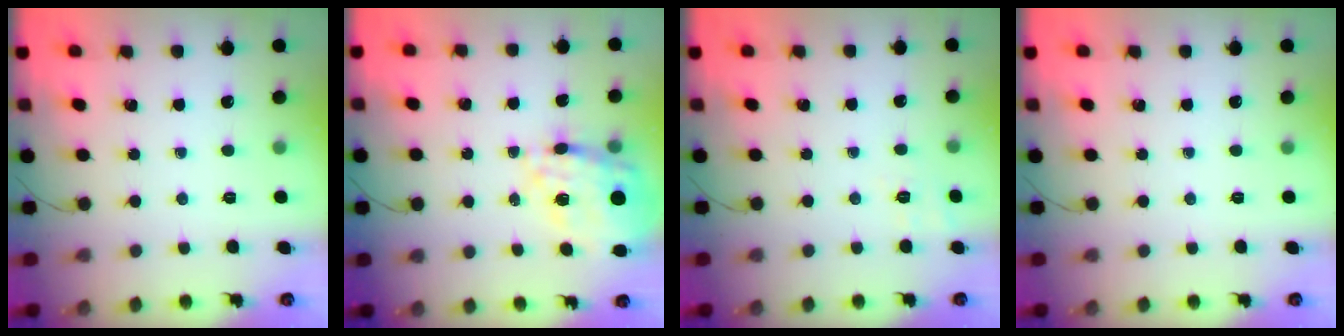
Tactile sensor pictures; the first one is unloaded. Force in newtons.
{"total": 20.0, "press": 19.6, "slide": 4.3}
{"total": 2.3, "press": 0.9, "slide": 2.1}
{"total": 0.0}